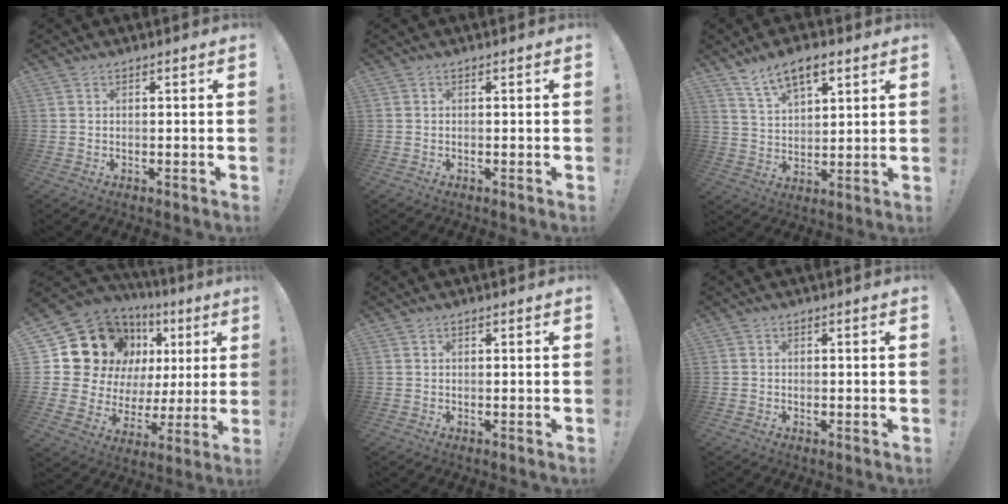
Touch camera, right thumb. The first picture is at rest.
{"total": 0.0}
{"total": 9.5, "force": [6.3, 4.4, 5.6], "torque": [-0.094, -0.026, 0.117]}
{"total": 18.7, "force": [9.6, 13.0, 9.3], "torque": [-0.148, -0.067, 0.204]}
{"total": 0.0}
{"total": 0.7, "force": [-0.5, 0.3, 0.3], "torque": [-0.013, 0.004, -0.007]}